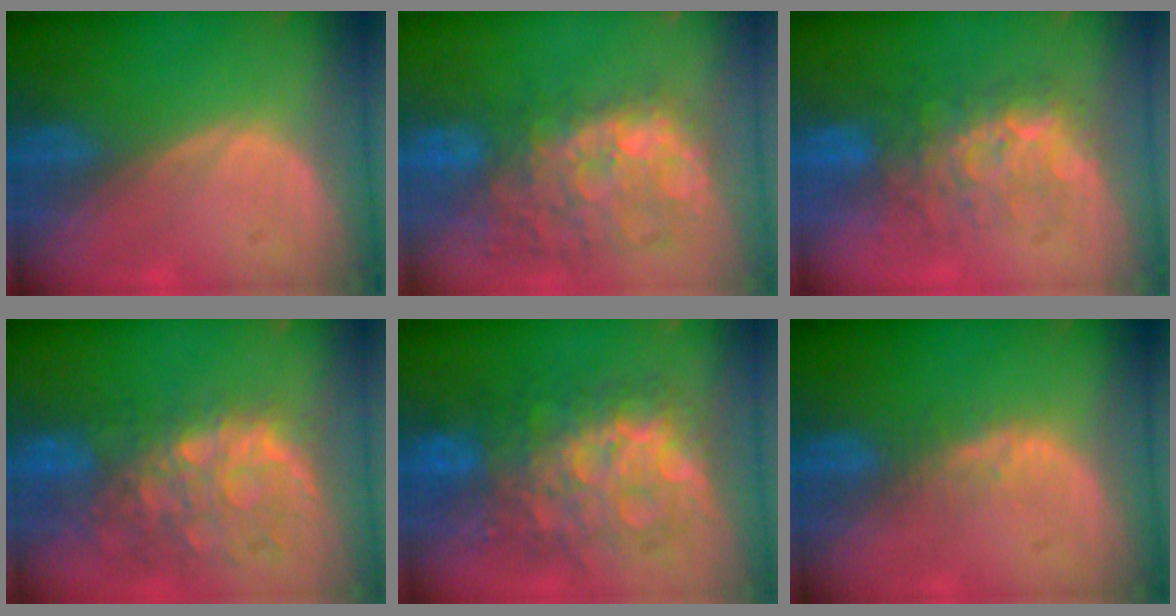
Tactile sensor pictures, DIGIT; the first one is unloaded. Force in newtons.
{"total": 11.3, "press": 10.5, "slide": 4.1}
{"total": 7.7, "press": 7.6, "slide": 1.4}
{"total": 11.2, "press": 9.8, "slide": 5.5}
{"total": 12.4, "press": 12.3, "slide": 1.3}
{"total": 2.5, "press": 2.4, "slide": 0.2}